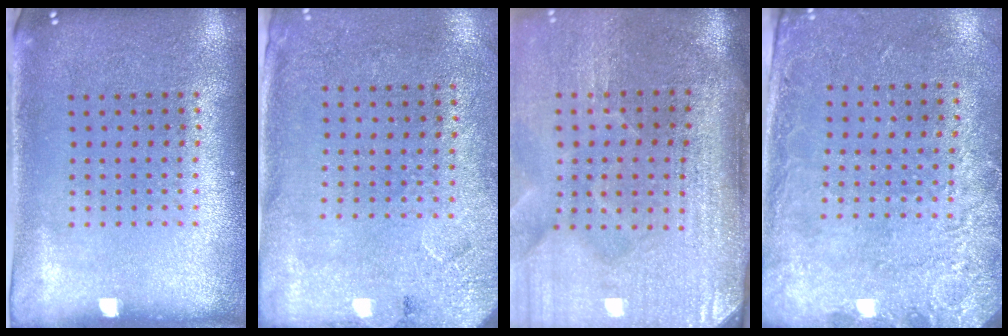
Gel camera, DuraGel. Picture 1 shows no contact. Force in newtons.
{"total": 2.7, "press": 2.2, "slide": 1.6}
{"total": 4.9, "press": 4.1, "slide": 2.7}
{"total": 2.6, "press": 2.0, "slide": 1.7}